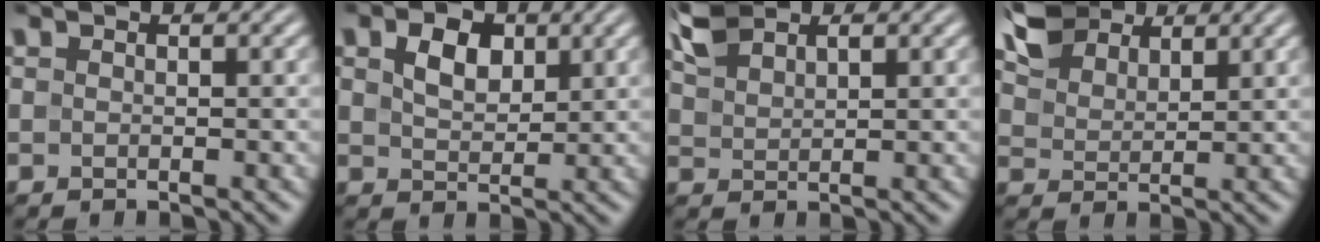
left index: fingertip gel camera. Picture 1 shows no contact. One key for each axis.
{"total": 3.4, "fx": 1.5, "fy": 2.2, "fz": 2.2, "tx": -0.046, "ty": 0.003, "tz": 0.025}
{"total": 3.2, "fx": 2.4, "fy": 1.4, "fz": 1.6, "tx": -0.042, "ty": 0.008, "tz": 0.053}
{"total": 5.0, "fx": 3.9, "fy": 2.6, "fz": 1.9, "tx": -0.053, "ty": 0.013, "tz": 0.075}